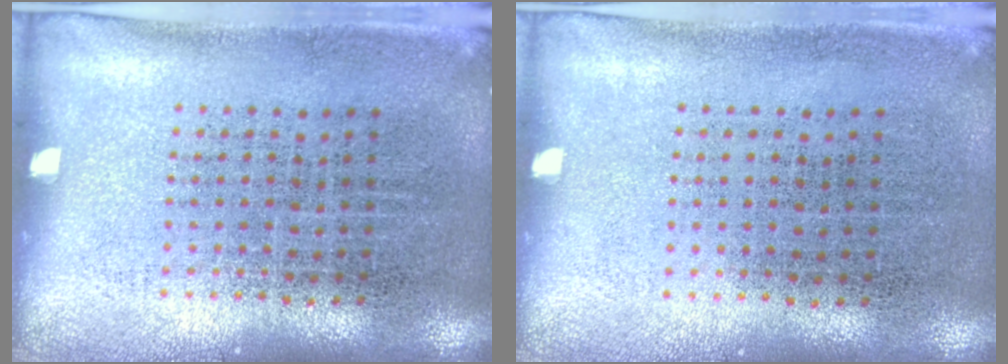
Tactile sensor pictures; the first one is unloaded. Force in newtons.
{"total": 0.0}